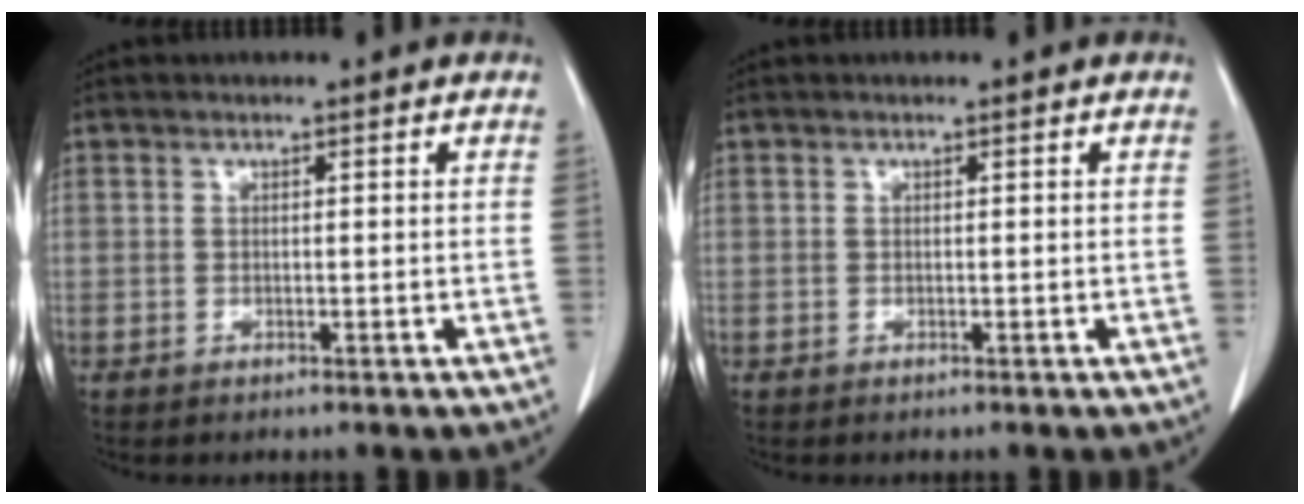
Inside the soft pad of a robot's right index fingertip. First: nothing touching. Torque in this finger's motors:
{"motor_torque": [0.00, 0.00, 0.00, 0.00]}